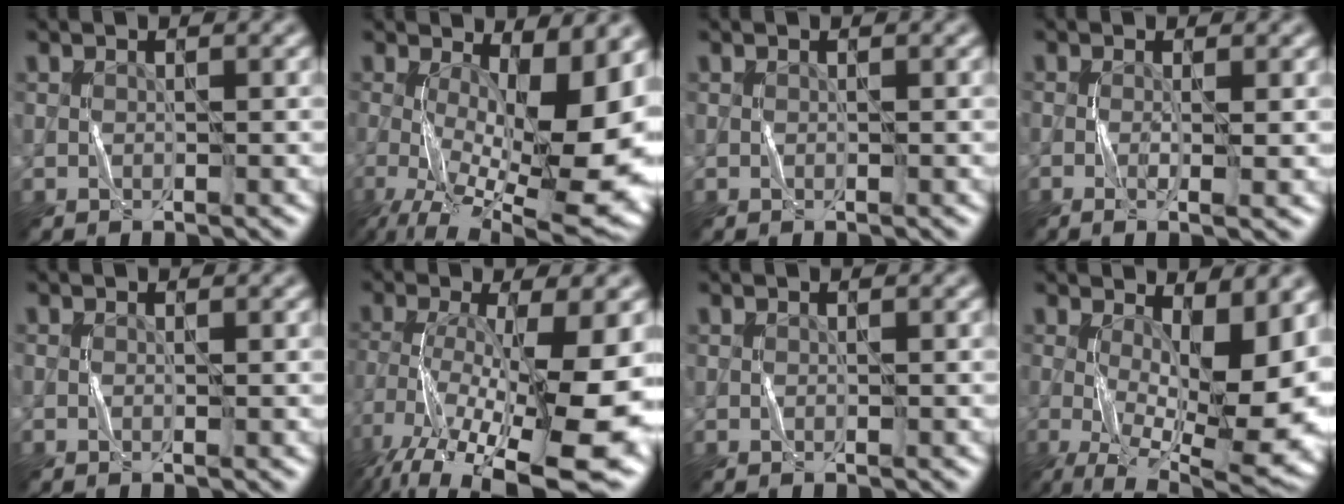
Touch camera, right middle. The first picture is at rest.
{"total": 15.1, "force": [-0.8, 5.1, 14.2], "torque": [-0.200, -0.008, 0.003]}
{"total": 0.0}
{"total": 2.1, "force": [-0.2, 0.4, 2.1], "torque": [-0.032, -0.003, -0.006]}
{"total": 0.0}
{"total": 15.2, "force": [-7.1, 4.7, 12.6], "torque": [-0.240, -0.026, -0.108]}
{"total": 0.0}
{"total": 12.5, "force": [0.2, 4.2, 11.7], "torque": [-0.158, 0.002, 0.010]}